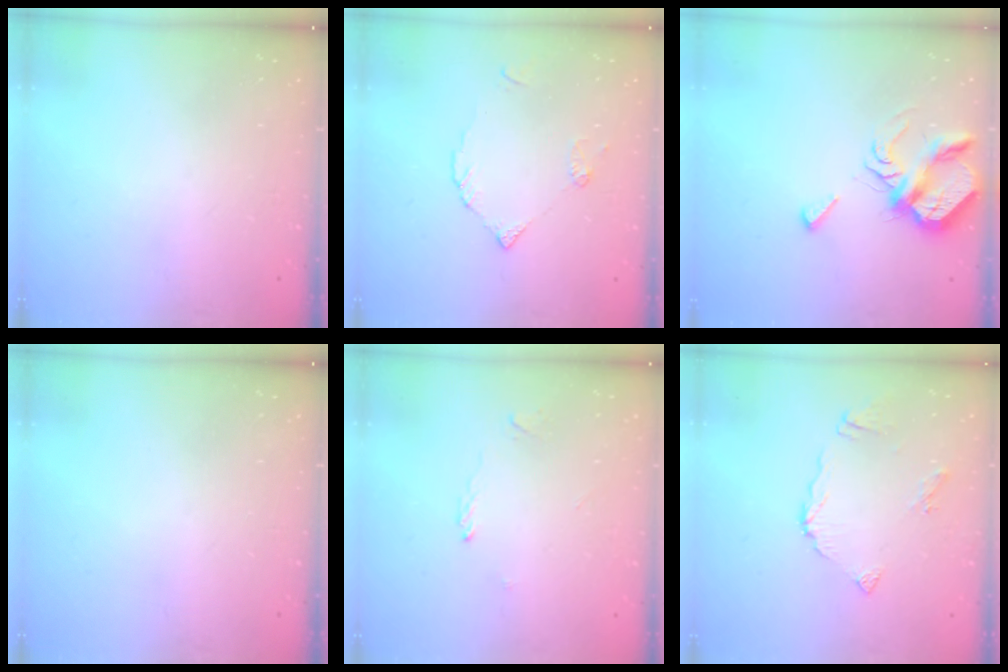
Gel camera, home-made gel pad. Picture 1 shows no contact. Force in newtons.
{"total": 4.4, "press": 4.4, "slide": 0.6}
{"total": 7.5, "press": 7.5, "slide": 0.8}
{"total": 0.0}
{"total": 1.7, "press": 1.7, "slide": 0.3}
{"total": 7.6, "press": 7.6, "slide": 0.8}